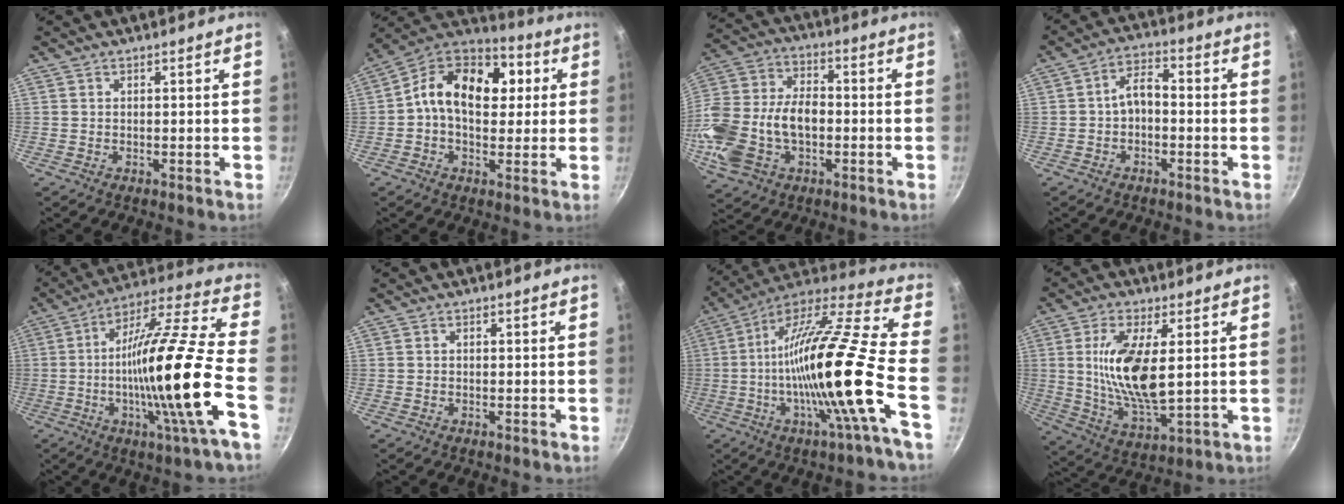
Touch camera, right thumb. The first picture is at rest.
{"total": 17.5, "force": [2.6, 12.0, 12.5], "torque": [-0.162, 0.024, 0.016]}
{"total": 18.8, "force": [-3.0, 12.4, 13.8], "torque": [-0.273, 0.036, -0.053]}
{"total": 5.3, "force": [-1.1, 3.3, 4.0], "torque": [-0.059, 0.030, -0.024]}
{"total": 23.2, "force": [-5.4, 2.2, 22.4], "torque": [-0.346, 0.021, -0.101]}
{"total": 0.0}
{"total": 24.6, "force": [-5.9, 2.7, 23.7], "torque": [-0.375, 0.006, -0.115]}
{"total": 14.4, "force": [2.3, 5.7, 13.1], "torque": [-0.248, -0.015, 0.047]}